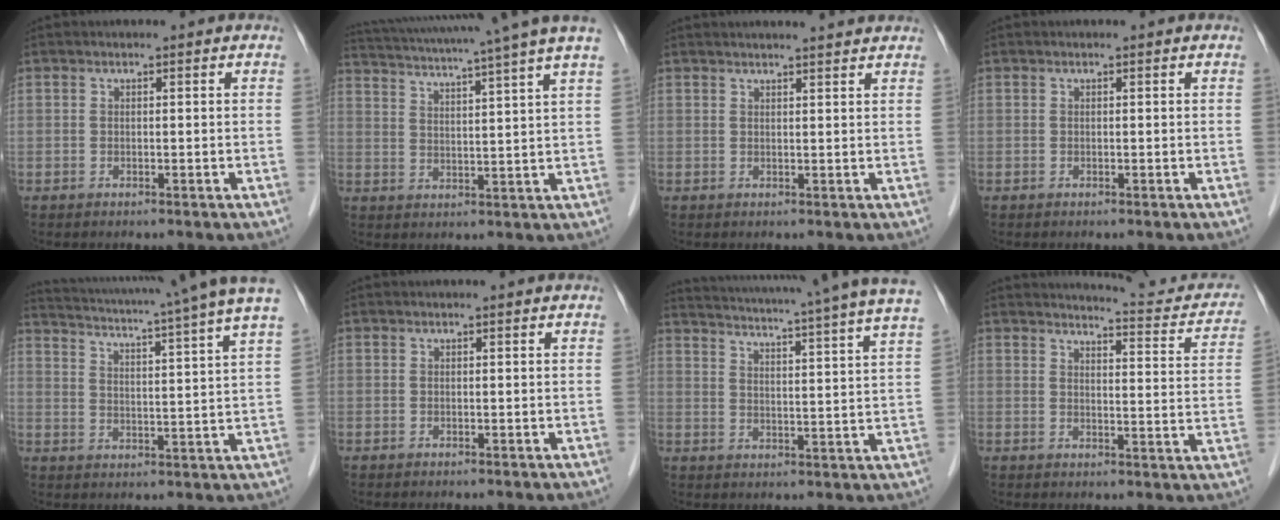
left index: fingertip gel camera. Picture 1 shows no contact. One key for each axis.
{"total": 17.6, "fx": 14.9, "fy": -1.9, "fz": 9.2, "tx": -0.166, "ty": -0.009, "tz": 0.200}
{"total": 3.4, "fx": 3.3, "fy": -0.1, "fz": 1.1, "tx": -0.016, "ty": 0.011, "tz": 0.036}
{"total": 0.0}
{"total": 18.9, "fx": 16.2, "fy": -1.2, "fz": 9.7, "tx": -0.169, "ty": -0.030, "tz": 0.203}
{"total": 0.0}
{"total": 24.1, "fx": 21.4, "fy": -1.4, "fz": 10.9, "tx": -0.179, "ty": -0.044, "tz": 0.266}
{"total": 11.5, "fx": 11.2, "fy": 1.2, "fz": 2.5, "tx": -0.018, "ty": -0.035, "tz": 0.114}